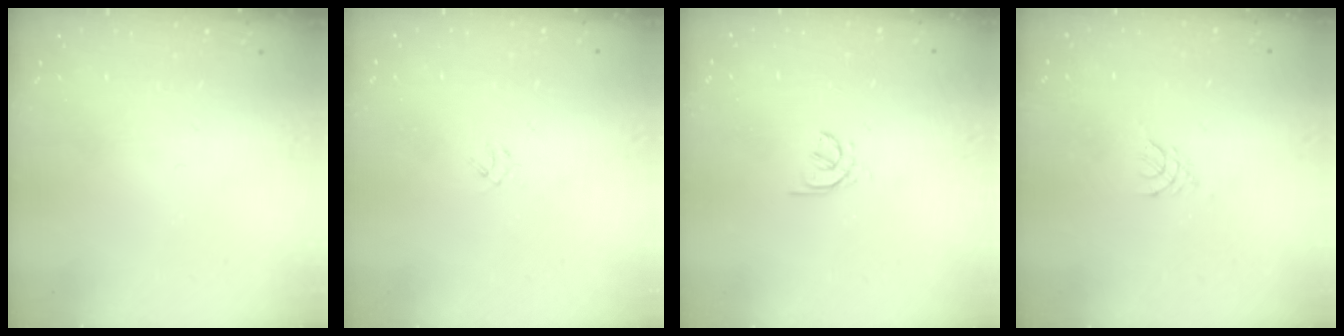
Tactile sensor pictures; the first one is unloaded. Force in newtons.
{"total": 1.3, "press": 1.2, "slide": 0.5}
{"total": 2.0, "press": 1.9, "slide": 0.5}
{"total": 2.8, "press": 2.7, "slide": 0.6}